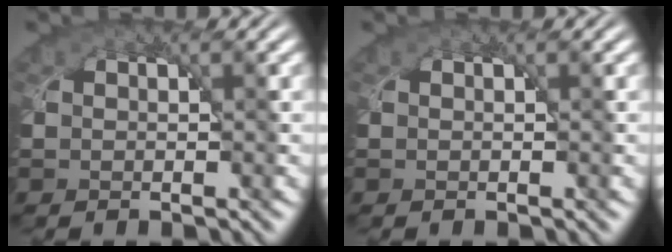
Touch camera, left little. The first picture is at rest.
{"total": 0.0}